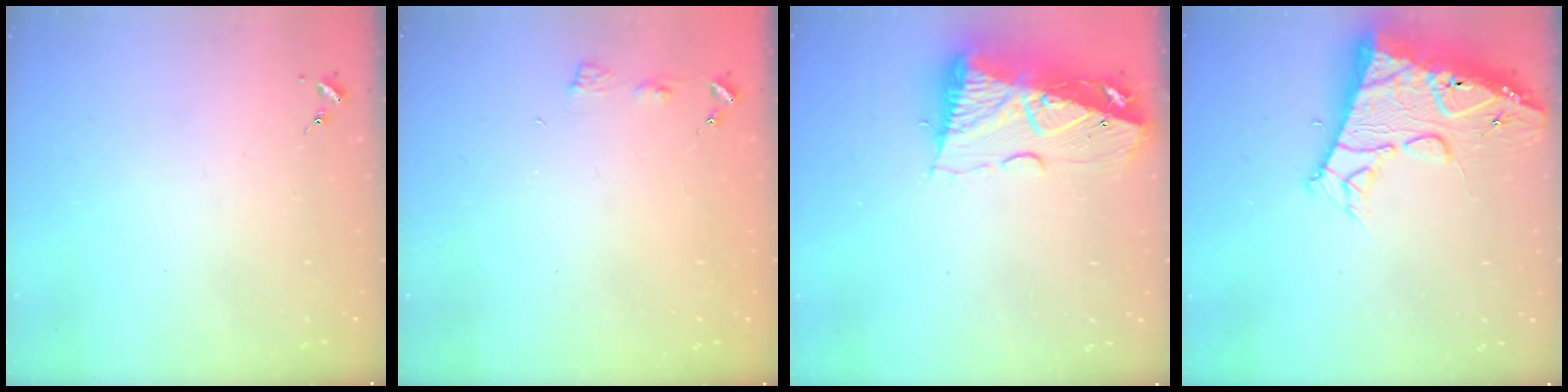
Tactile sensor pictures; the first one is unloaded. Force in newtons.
{"total": 3.5, "press": 3.4, "slide": 0.5}
{"total": 14.1, "press": 14.0, "slide": 1.6}
{"total": 18.2, "press": 18.1, "slide": 1.8}